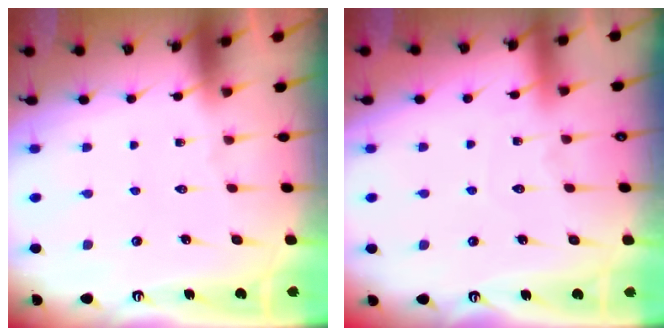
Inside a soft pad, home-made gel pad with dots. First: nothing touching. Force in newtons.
{"total": 5.1, "press": 5.0, "slide": 0.6}